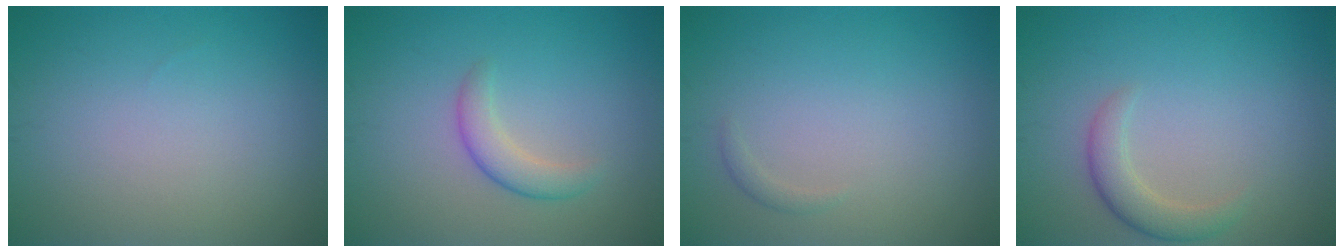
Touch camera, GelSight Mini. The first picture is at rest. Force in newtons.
{"total": 2.3, "press": 2.3, "slide": 0.1}
{"total": 0.6, "press": 0.6, "slide": 0.0}
{"total": 2.5, "press": 2.5, "slide": 0.2}